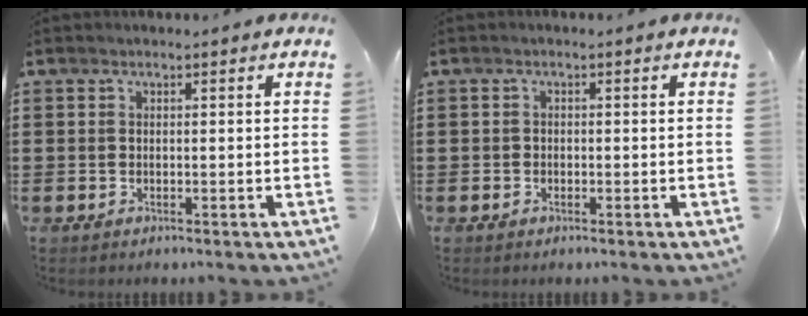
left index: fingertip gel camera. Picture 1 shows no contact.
{"total": 0.6, "force": [-0.2, 0.5, 0.1], "torque": [-0.003, 0.002, -0.006]}